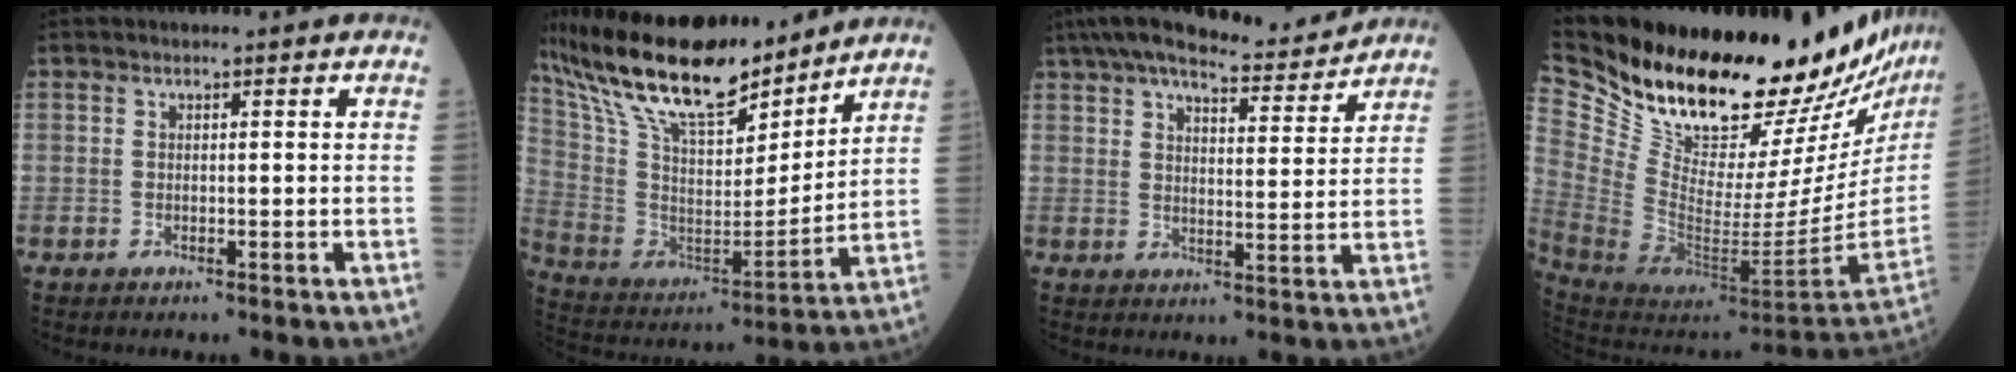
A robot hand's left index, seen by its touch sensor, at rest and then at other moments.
{"total": 22.6, "force": [18.2, 5.8, 12.1], "torque": [-0.232, 0.013, 0.323]}
{"total": 12.9, "force": [11.7, 1.3, 5.4], "torque": [-0.084, 0.003, 0.167]}
{"total": 35.2, "force": [29.8, 7.5, 17.1], "torque": [-0.304, -0.113, 0.430]}